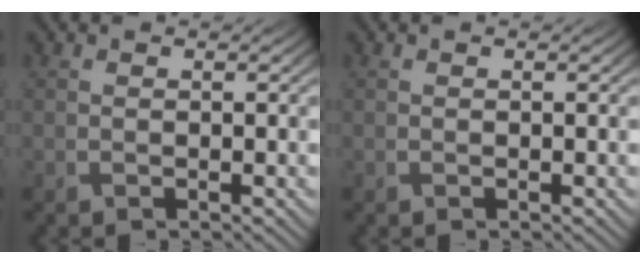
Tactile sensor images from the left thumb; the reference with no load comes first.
{"total": 0.0}